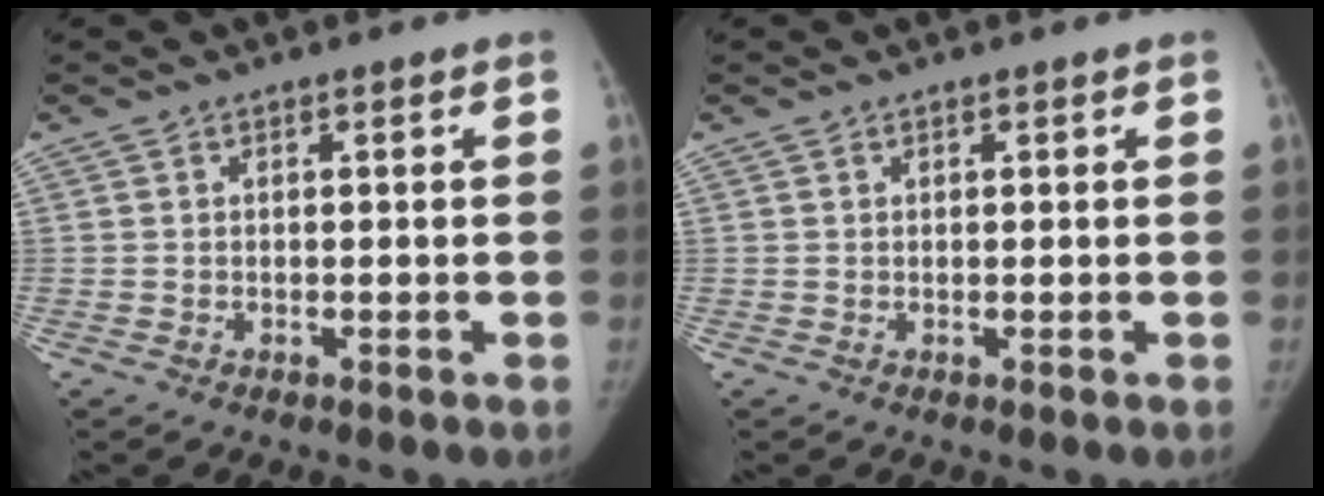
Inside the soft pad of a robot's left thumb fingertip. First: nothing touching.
{"total": 0.0}